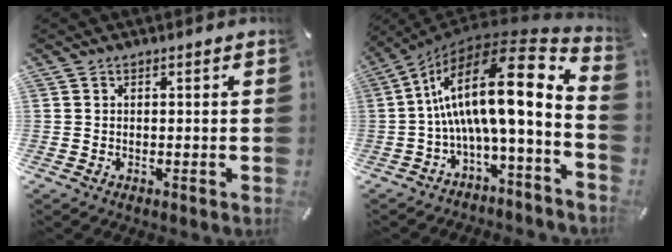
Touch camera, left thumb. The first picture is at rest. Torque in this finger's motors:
{"motor_torque": [0.26, 2.32, 1.89, -0.88, 0.79]}